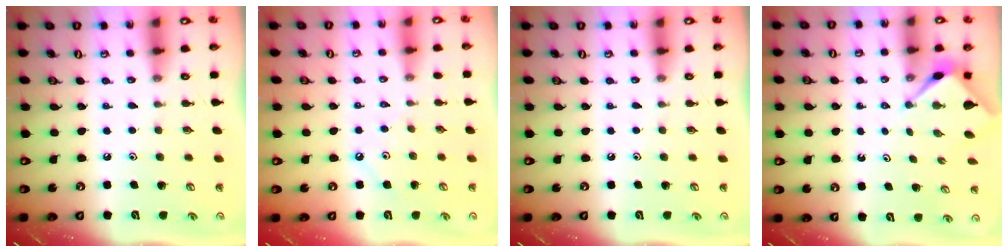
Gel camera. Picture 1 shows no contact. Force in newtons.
{"total": 2.6, "press": 2.6, "slide": 0.4}
{"total": 0.0}
{"total": 3.3, "press": 3.2, "slide": 0.3}